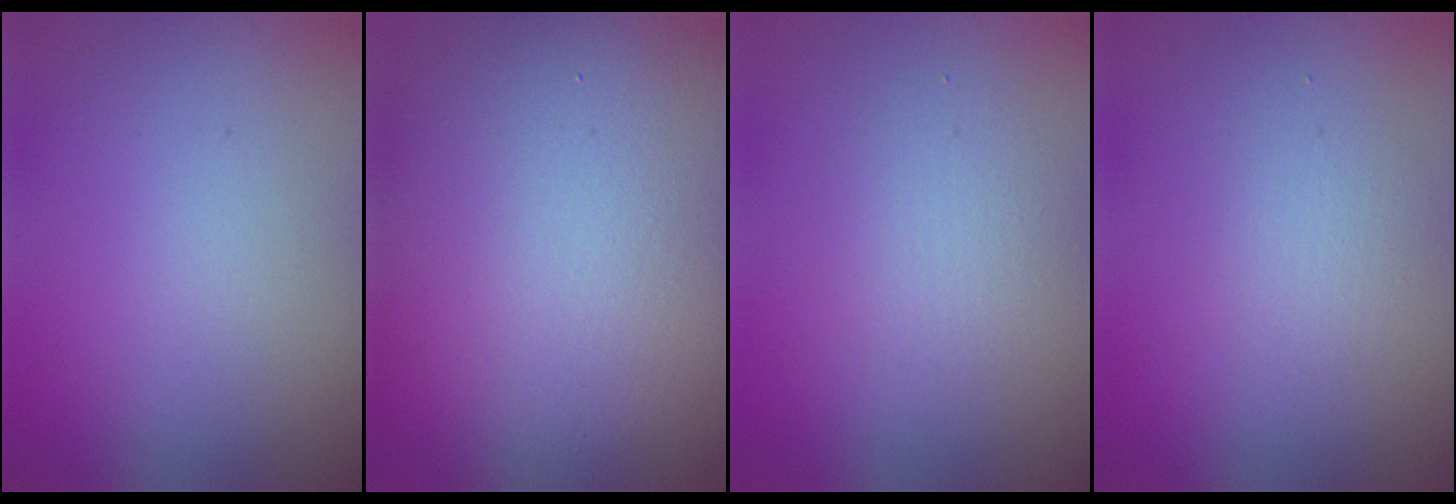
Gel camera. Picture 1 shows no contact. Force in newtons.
{"total": 18.8, "press": 18.7, "slide": 1.3}
{"total": 2.2, "press": 2.2, "slide": 0.1}
{"total": 1.6, "press": 1.6, "slide": 0.1}